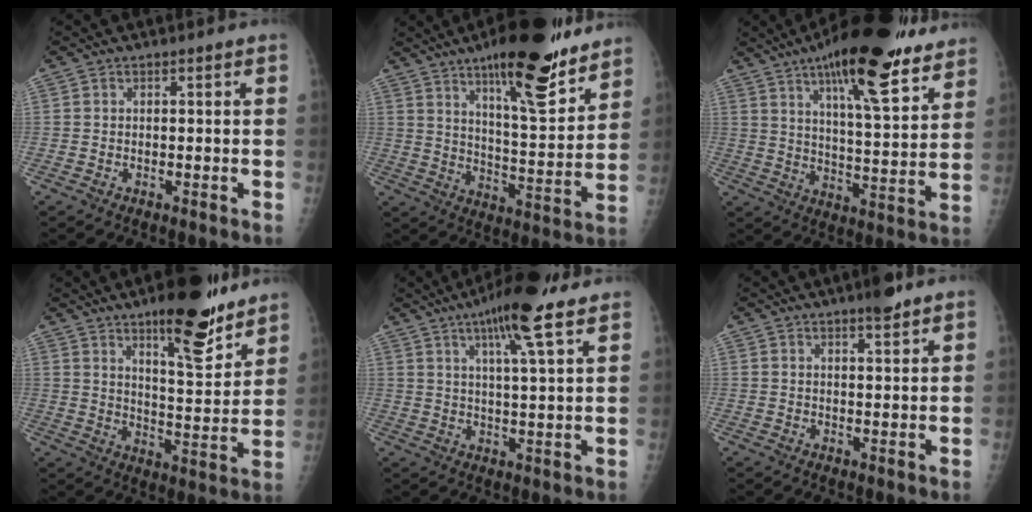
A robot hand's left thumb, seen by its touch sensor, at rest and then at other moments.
{"total": 20.0, "force": [13.9, 5.0, 13.5], "torque": [-0.169, -0.080, 0.217]}
{"total": 23.4, "force": [15.5, 6.3, 16.3], "torque": [-0.217, -0.054, 0.235]}
{"total": 15.4, "force": [10.8, 4.4, 10.0], "torque": [-0.110, -0.077, 0.168]}
{"total": 12.6, "force": [7.8, 1.9, 9.7], "torque": [-0.151, -0.023, 0.120]}
{"total": 3.9, "force": [2.9, 0.7, 2.5], "torque": [-0.031, -0.017, 0.044]}